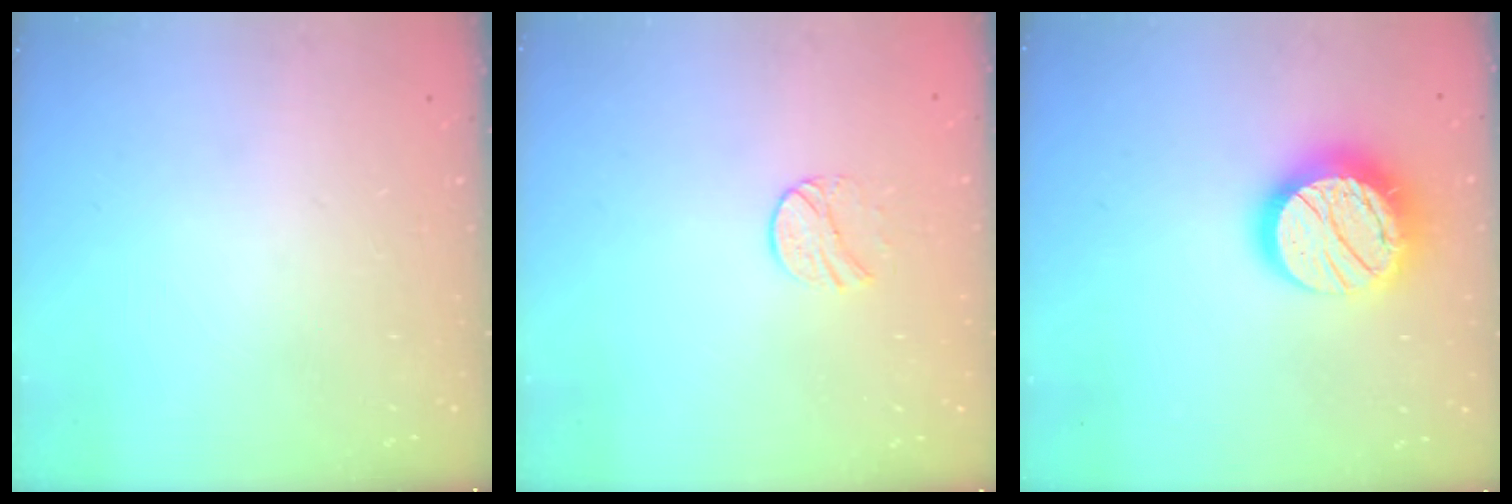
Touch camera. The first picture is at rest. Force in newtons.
{"total": 7.3, "press": 7.3, "slide": 0.6}
{"total": 17.3, "press": 17.3, "slide": 1.1}